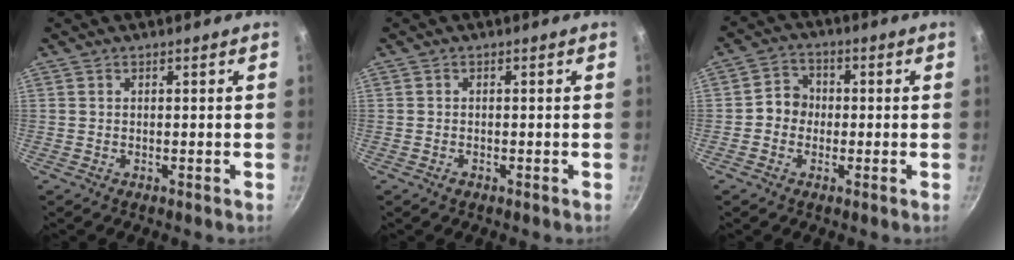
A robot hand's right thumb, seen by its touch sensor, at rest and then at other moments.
{"total": 0.9, "force": [-0.6, 0.5, 0.3], "torque": [-0.006, 0.001, -0.012]}
{"total": 5.0, "force": [-0.6, 4.5, 2.0], "torque": [-0.002, 0.015, -0.023]}